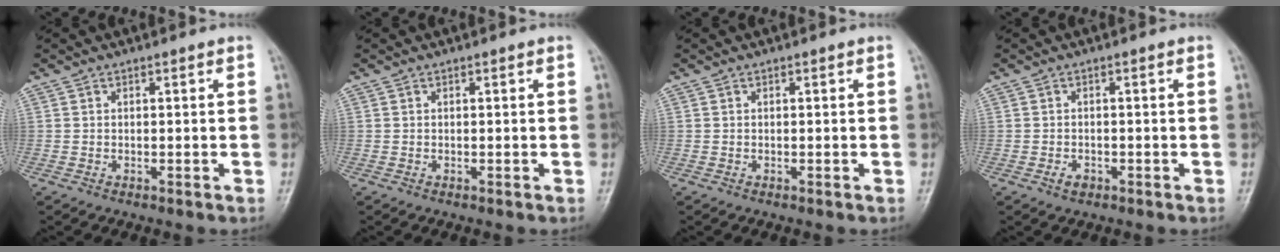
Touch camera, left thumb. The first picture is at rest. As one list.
[{"total": 0.0}, {"total": 0.0}, {"total": 1.6, "force": [-0.8, 1.0, 0.8], "torque": [-0.014, 0.004, -0.012]}]